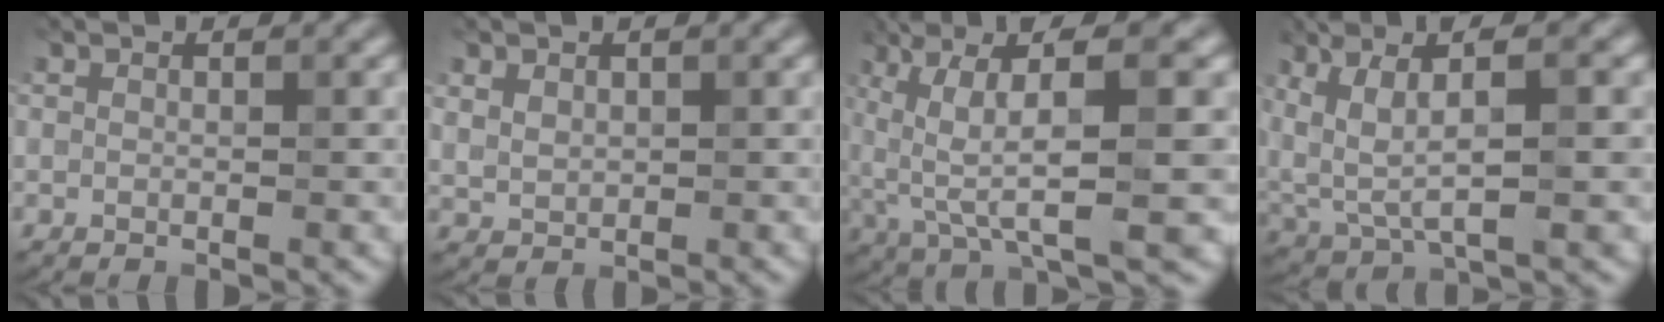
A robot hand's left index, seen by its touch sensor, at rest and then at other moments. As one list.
[{"total": 1.3, "force": [0.6, 1.0, 0.5], "torque": [-0.020, -0.005, 0.018]}, {"total": 9.9, "force": [1.8, 2.9, 9.3], "torque": [-0.179, 0.001, 0.036]}, {"total": 6.6, "force": [1.7, 2.3, 6.0], "torque": [-0.127, 0.000, 0.037]}]